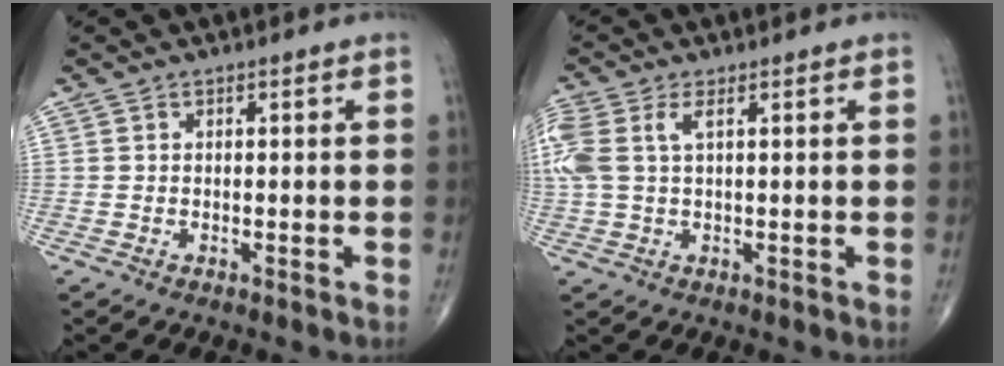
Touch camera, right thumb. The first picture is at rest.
{"total": 8.4, "force": [2.3, 4.1, 7.0], "torque": [-0.203, 0.022, 0.054]}